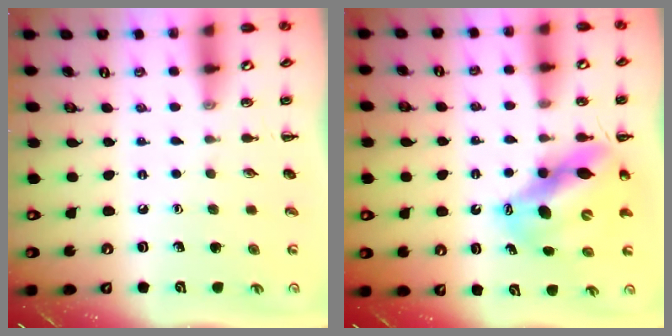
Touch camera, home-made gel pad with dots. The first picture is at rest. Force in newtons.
{"total": 12.2, "press": 11.9, "slide": 2.9}